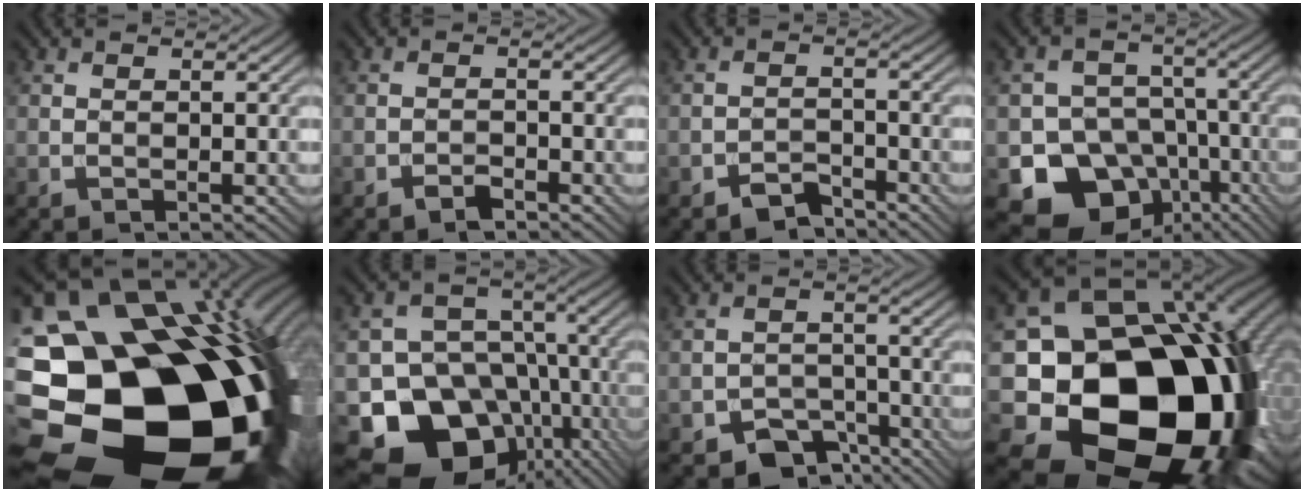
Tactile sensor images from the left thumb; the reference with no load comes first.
{"total": 1.9, "force": [-1.4, 0.7, 0.9], "torque": [-0.014, 0.002, -0.028]}
{"total": 3.4, "force": [-2.9, 1.4, 1.3], "torque": [-0.019, 0.004, -0.059]}
{"total": 14.2, "force": [-7.7, 10.9, 4.8], "torque": [-0.096, -0.035, -0.125]}
{"total": 25.5, "force": [-8.3, 19.7, 13.9], "torque": [-0.201, -0.068, -0.161]}
{"total": 18.8, "force": [-8.7, 14.8, 7.7], "torque": [-0.145, -0.040, -0.138]}
{"total": 6.0, "force": [-4.3, 3.5, 2.3], "torque": [-0.030, -0.008, -0.075]}
{"total": 23.1, "force": [-4.4, 18.2, 13.5], "torque": [-0.274, -0.059, -0.049]}